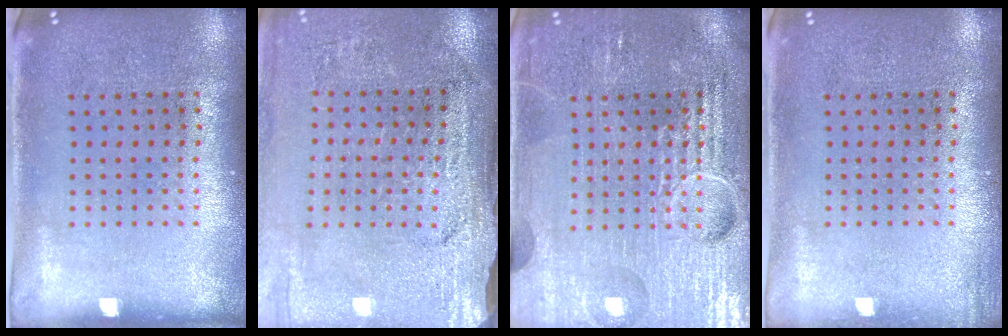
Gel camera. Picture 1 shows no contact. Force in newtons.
{"total": 3.1, "press": 3.1, "slide": 0.3}
{"total": 6.9, "press": 6.9, "slide": 0.7}
{"total": 0.8, "press": 0.7, "slide": 0.1}